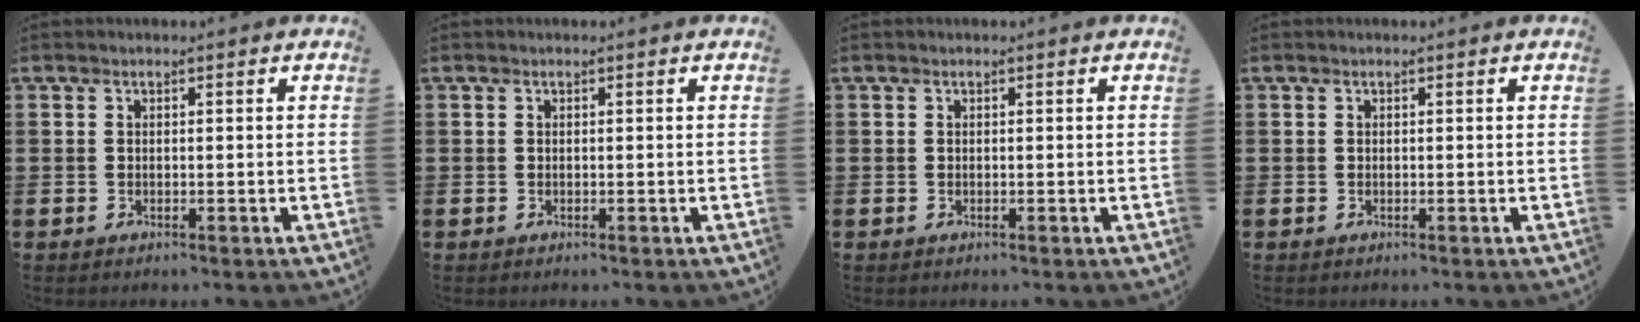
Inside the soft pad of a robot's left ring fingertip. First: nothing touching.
{"total": 0.0}
{"total": 0.0}
{"total": 0.0}